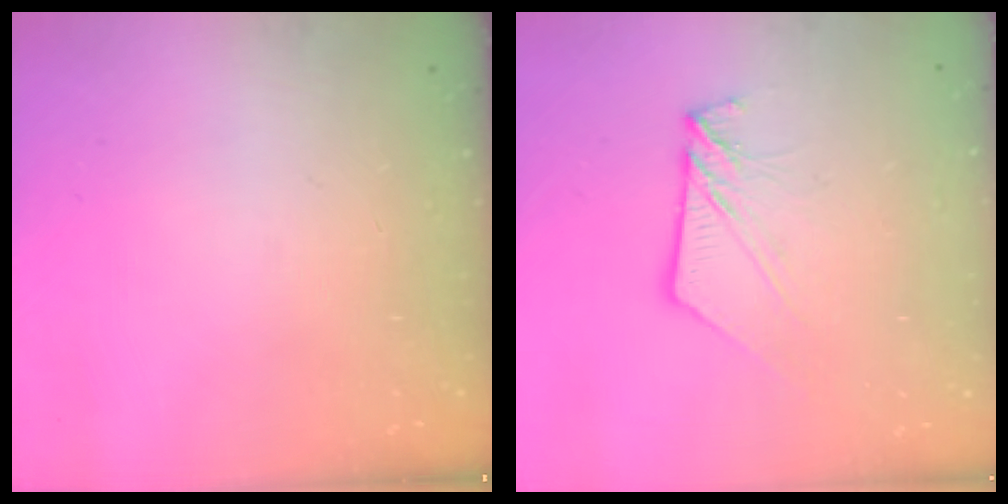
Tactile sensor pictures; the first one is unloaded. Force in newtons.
{"total": 9.0, "press": 8.9, "slide": 0.8}